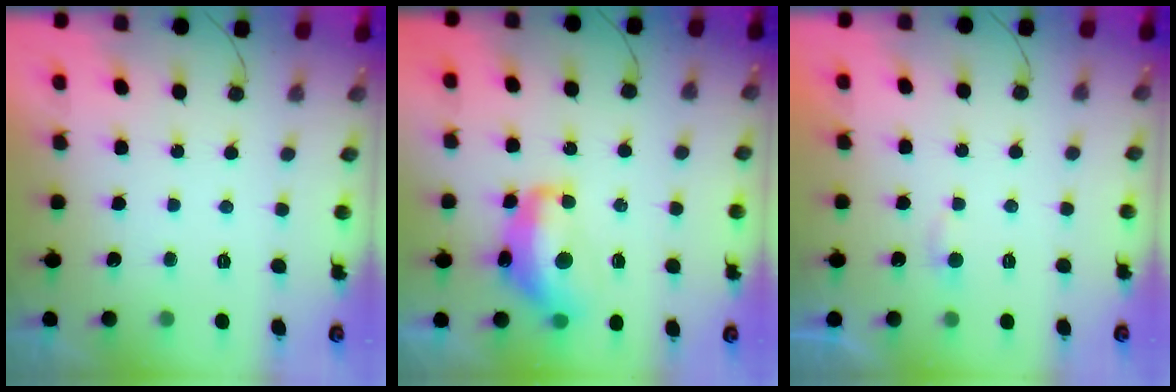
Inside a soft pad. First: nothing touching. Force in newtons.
{"total": 14.4, "press": 14.4, "slide": 1.3}
{"total": 2.8, "press": 2.8, "slide": 0.3}